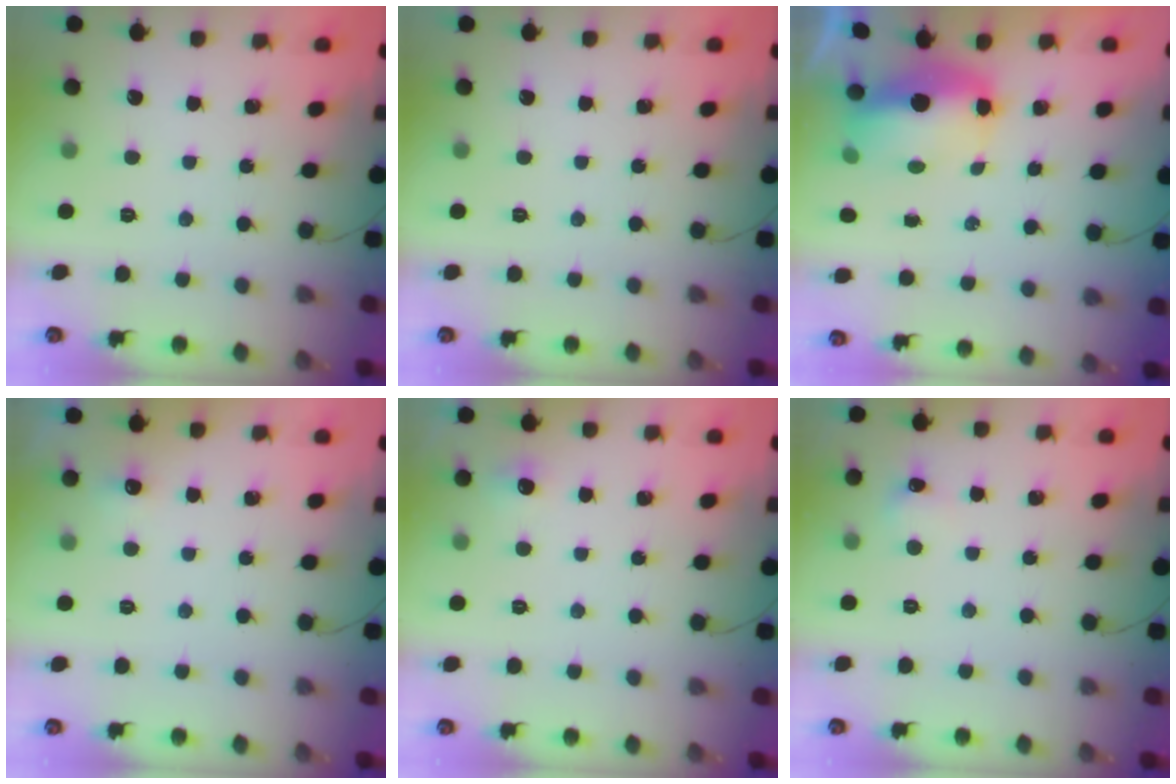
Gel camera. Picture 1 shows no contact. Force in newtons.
{"total": 0.0}
{"total": 9.4, "press": 9.2, "slide": 2.0}
{"total": 3.7, "press": 3.6, "slide": 1.0}
{"total": 4.0, "press": 3.7, "slide": 1.6}
{"total": 4.7, "press": 4.5, "slide": 1.3}